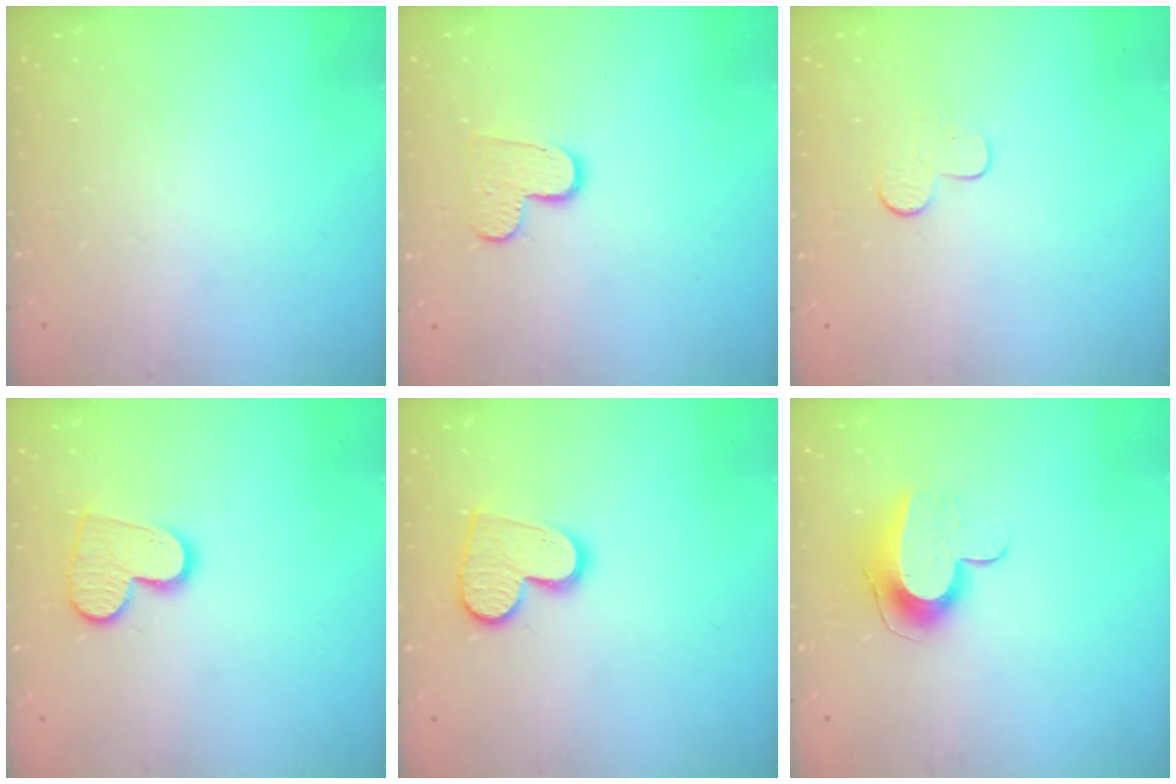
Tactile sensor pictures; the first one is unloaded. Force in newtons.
{"total": 8.5, "press": 8.4, "slide": 0.6}
{"total": 5.5, "press": 5.5, "slide": 0.5}
{"total": 11.2, "press": 11.2, "slide": 0.9}
{"total": 12.2, "press": 12.2, "slide": 1.1}
{"total": 9.7, "press": 9.7, "slide": 0.5}